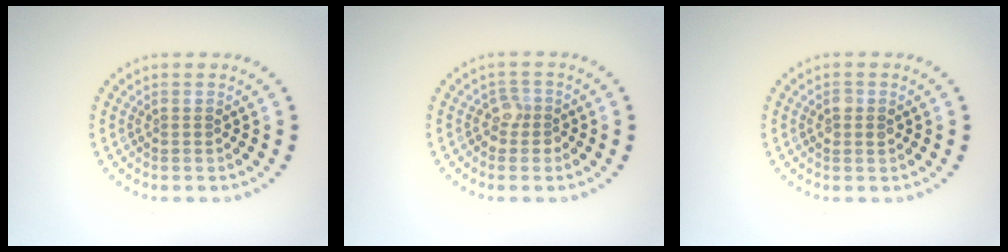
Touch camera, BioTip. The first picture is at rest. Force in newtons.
{"total": 1.6, "press": 1.3, "slide": 0.9}
{"total": 1.1, "press": 1.1, "slide": 0.1}